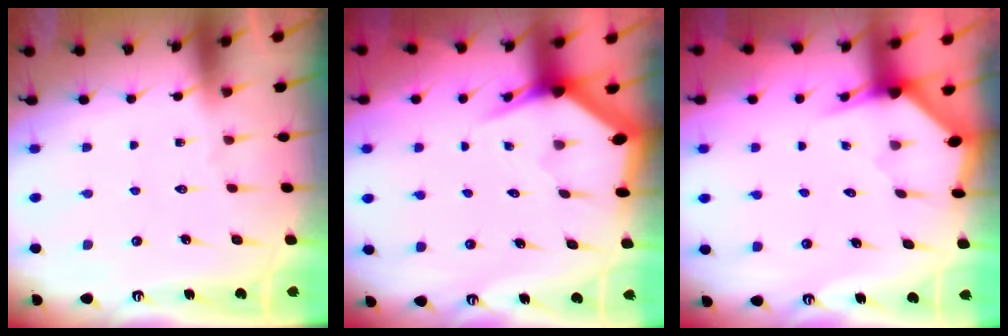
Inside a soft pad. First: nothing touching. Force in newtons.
{"total": 3.9, "press": 3.9, "slide": 0.1}
{"total": 2.9, "press": 2.9, "slide": 0.2}